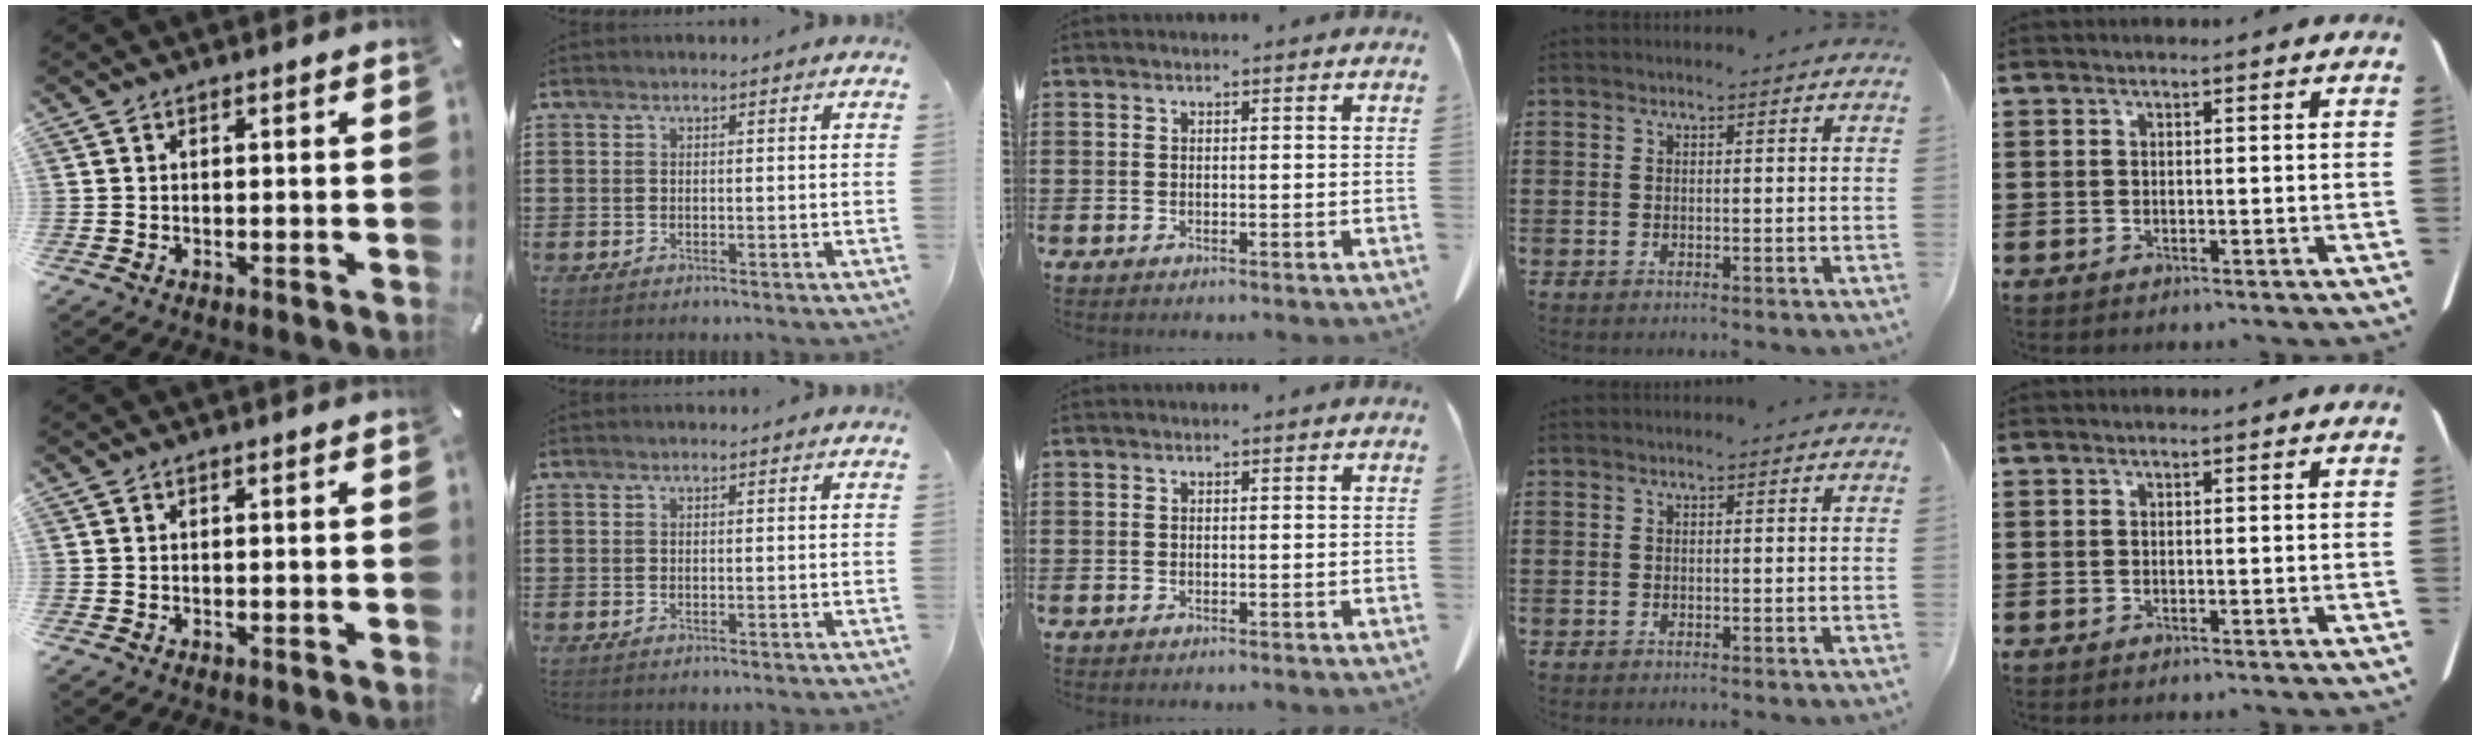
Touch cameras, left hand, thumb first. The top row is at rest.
{}